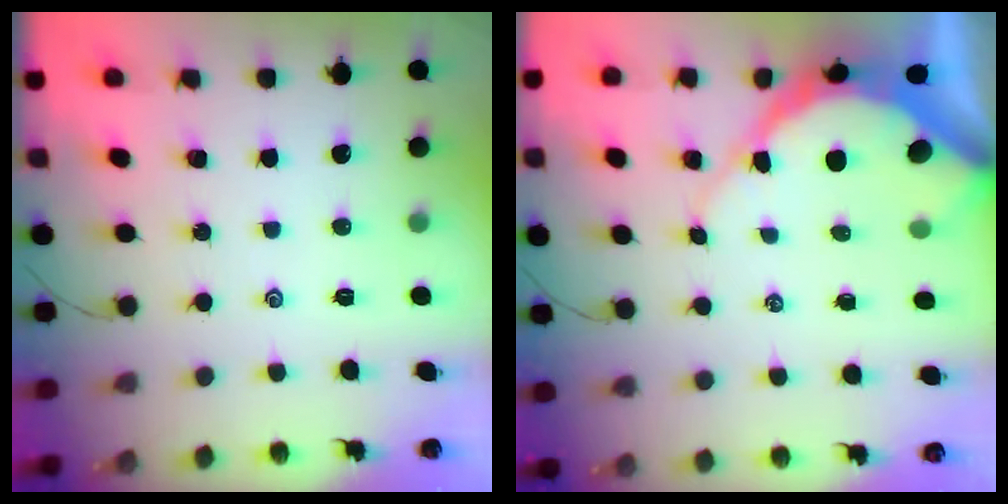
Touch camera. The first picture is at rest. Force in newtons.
{"total": 9.9, "press": 9.9, "slide": 0.9}